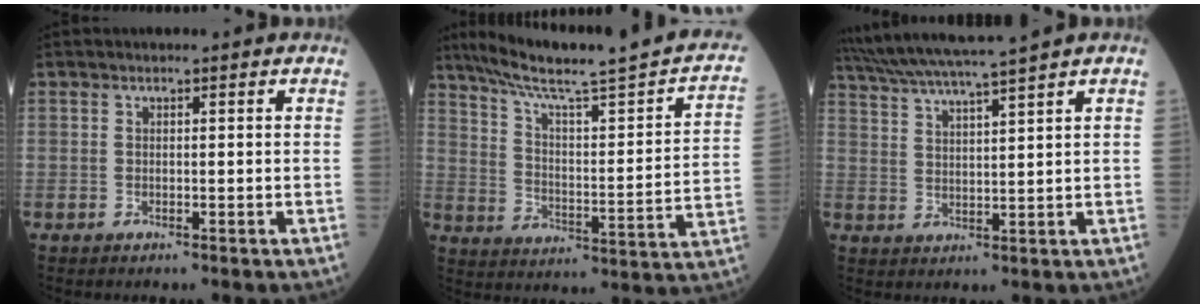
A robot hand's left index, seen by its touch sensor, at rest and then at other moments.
{"total": 23.3, "force": [19.1, 0.9, 13.3], "torque": [-0.201, -0.031, 0.262]}
{"total": 11.0, "force": [9.5, -1.8, 5.1], "torque": [-0.092, 0.014, 0.161]}